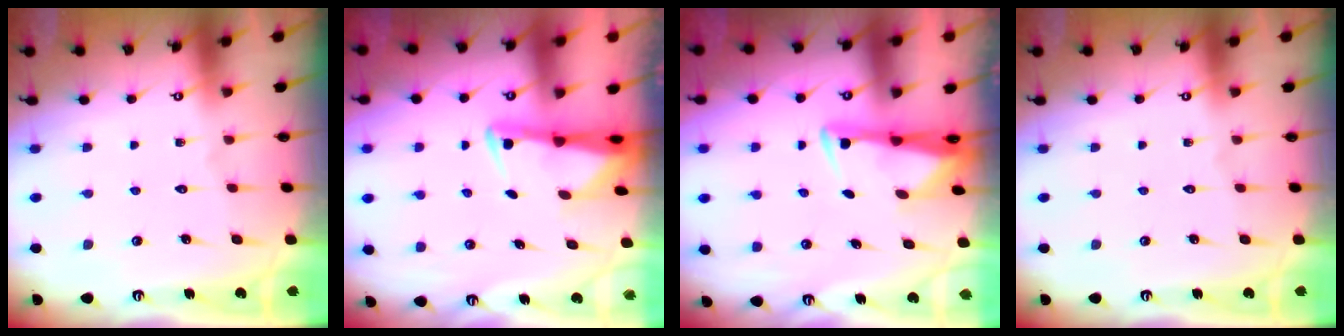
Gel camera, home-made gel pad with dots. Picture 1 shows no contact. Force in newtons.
{"total": 3.0, "press": 2.9, "slide": 0.5}
{"total": 3.1, "press": 3.0, "slide": 0.9}
{"total": 0.0}